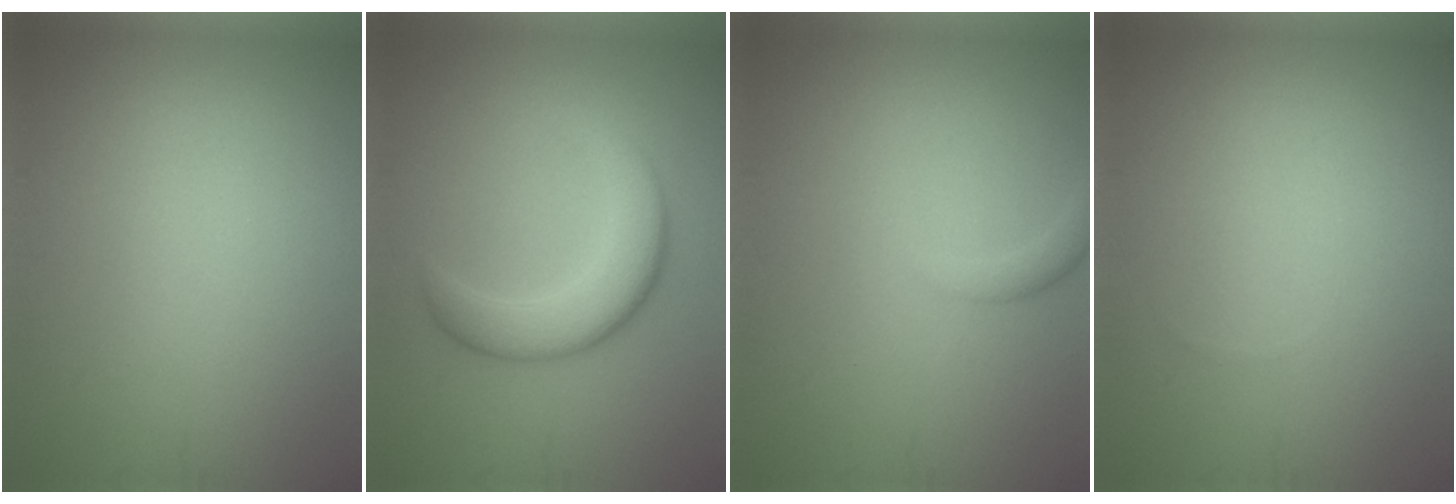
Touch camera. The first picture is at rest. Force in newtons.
{"total": 5.3, "press": 5.3, "slide": 0.4}
{"total": 1.1, "press": 1.1, "slide": 0.2}
{"total": 0.0}